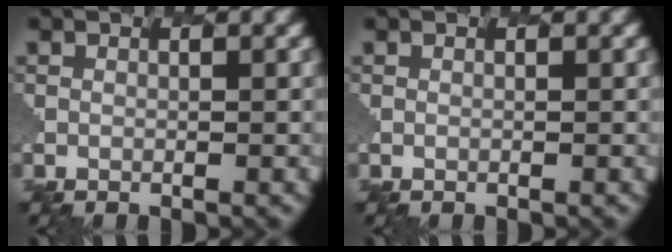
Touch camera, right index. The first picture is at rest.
{"total": 0.0}